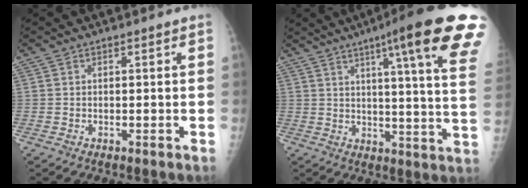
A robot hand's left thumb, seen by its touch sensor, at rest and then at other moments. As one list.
[{"total": 22.7, "force": [13.2, 1.9, 18.4], "torque": [-0.229, -0.049, 0.159]}]